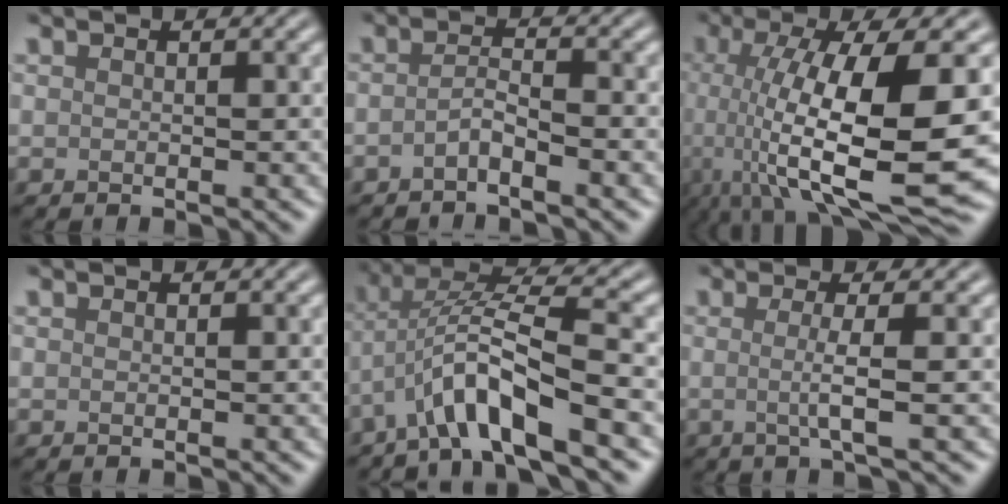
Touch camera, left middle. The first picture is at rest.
{"total": 1.7, "force": [-1.1, 0.3, 1.4], "torque": [-0.027, 0.004, -0.026]}
{"total": 15.0, "force": [-1.8, 4.8, 14.1], "torque": [-0.227, -0.016, -0.024]}
{"total": 0.0}
{"total": 7.5, "force": [-3.3, 1.7, 6.5], "torque": [-0.118, 0.015, -0.066]}
{"total": 2.9, "force": [-0.1, 0.6, 2.8], "torque": [-0.050, -0.007, -0.010]}